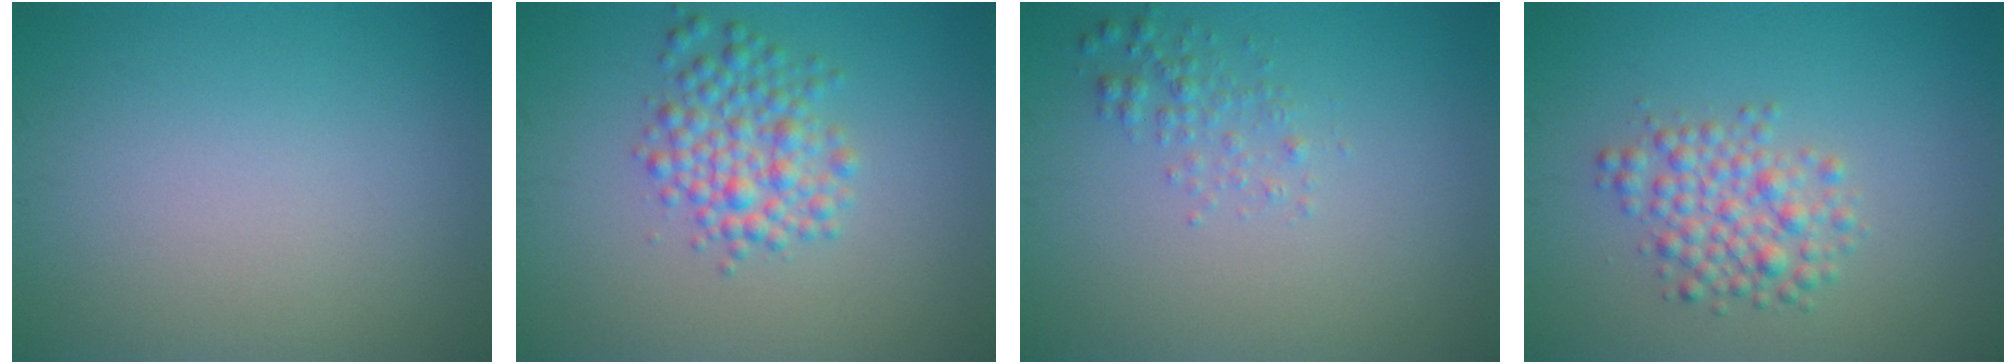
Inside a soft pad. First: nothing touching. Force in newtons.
{"total": 3.7, "press": 3.7, "slide": 0.1}
{"total": 1.5, "press": 1.5, "slide": 0.1}
{"total": 3.4, "press": 3.4, "slide": 0.1}